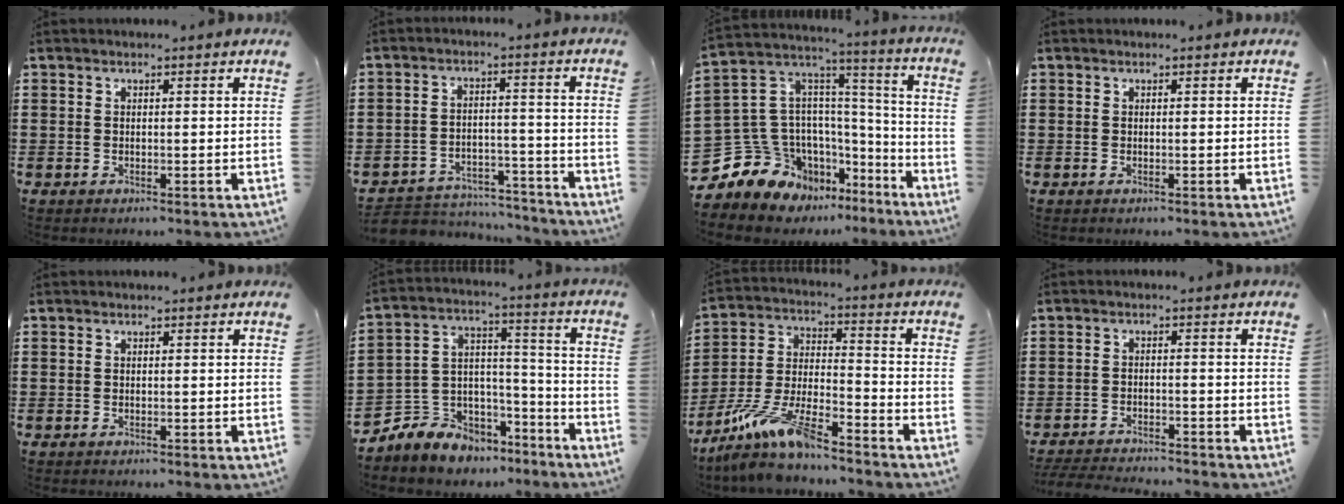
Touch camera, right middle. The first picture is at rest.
{"total": 5.0, "force": [-4.8, 1.2, 0.3], "torque": [-0.012, 0.011, -0.101]}
{"total": 12.0, "force": [-7.7, 9.0, 1.6], "torque": [-0.084, -0.006, -0.128]}
{"total": 0.0}
{"total": 0.0}
{"total": 6.0, "force": [-4.9, 3.3, -1.0], "torque": [-0.011, -0.010, -0.101]}
{"total": 10.8, "force": [-9.1, 1.5, 5.6], "torque": [-0.121, 0.012, -0.183]}
{"total": 3.4, "force": [-3.4, 0.2, 0.4], "torque": [-0.016, -0.003, -0.073]}